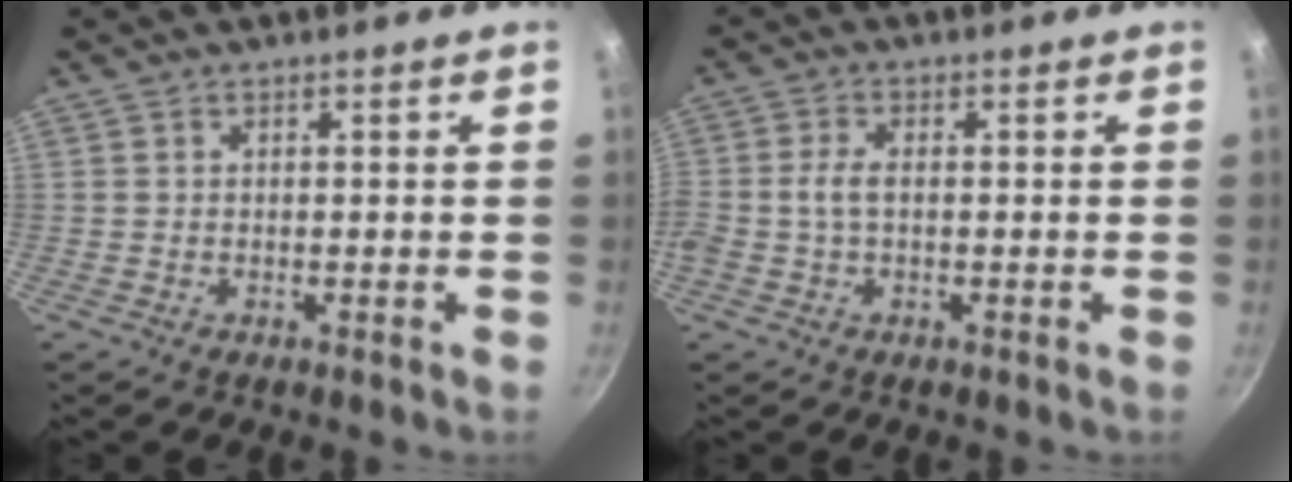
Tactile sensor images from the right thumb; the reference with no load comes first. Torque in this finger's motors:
{"motor_torque": [-0.08, -0.08, -0.10, 0.24, 0.13]}